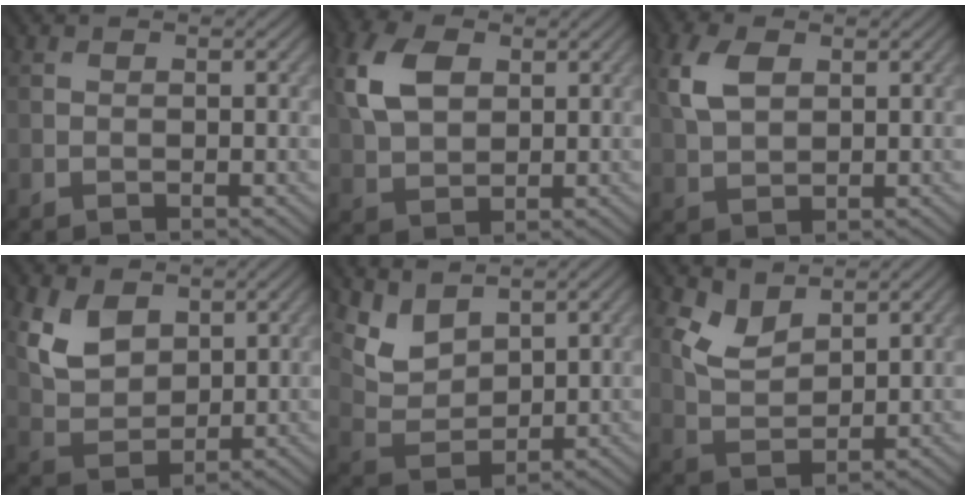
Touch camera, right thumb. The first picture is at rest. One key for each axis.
{"total": 6.9, "fx": 2.7, "fy": 4.8, "fz": 4.2, "tx": -0.126, "ty": 0.015, "tz": 0.049}
{"total": 4.5, "fx": 2.2, "fy": 3.0, "fz": 2.6, "tx": -0.079, "ty": 0.008, "tz": 0.040}
{"total": 6.0, "fx": 3.3, "fy": 4.2, "fz": 2.6, "tx": -0.089, "ty": -0.007, "tz": 0.062}
{"total": 5.0, "fx": 4.2, "fy": 2.3, "fz": 1.2, "tx": -0.048, "ty": -0.005, "tz": 0.080}
{"total": 4.1, "fx": 3.4, "fy": 2.0, "fz": 1.0, "tx": -0.040, "ty": -0.009, "tz": 0.068}